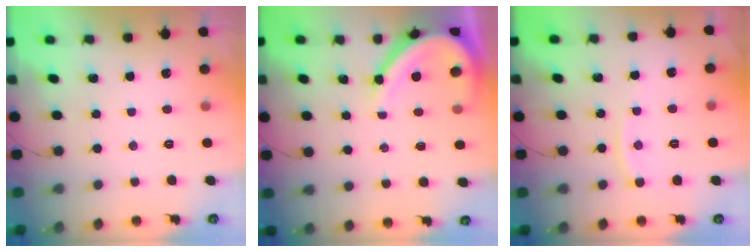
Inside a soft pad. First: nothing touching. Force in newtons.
{"total": 10.7, "press": 10.7, "slide": 0.9}
{"total": 4.7, "press": 4.6, "slide": 0.7}